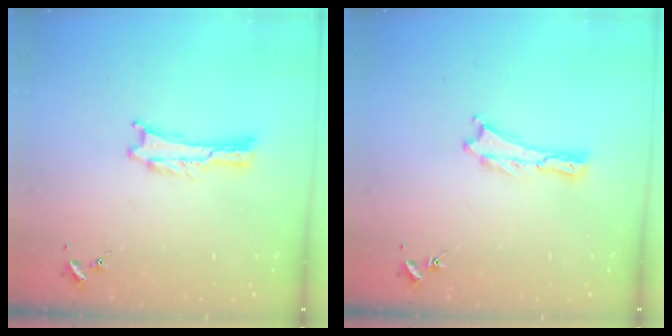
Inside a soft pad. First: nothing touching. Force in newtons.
{"total": 0.0}